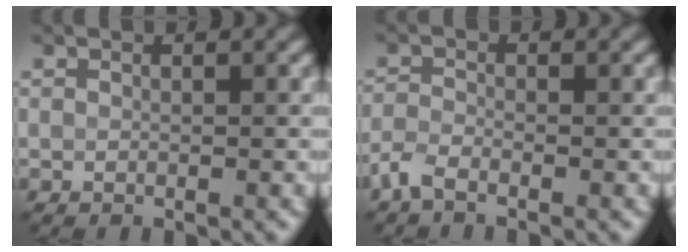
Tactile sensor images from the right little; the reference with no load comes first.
{"total": 1.8, "force": [-1.3, 0.7, 1.0], "torque": [-0.026, -0.001, -0.037]}